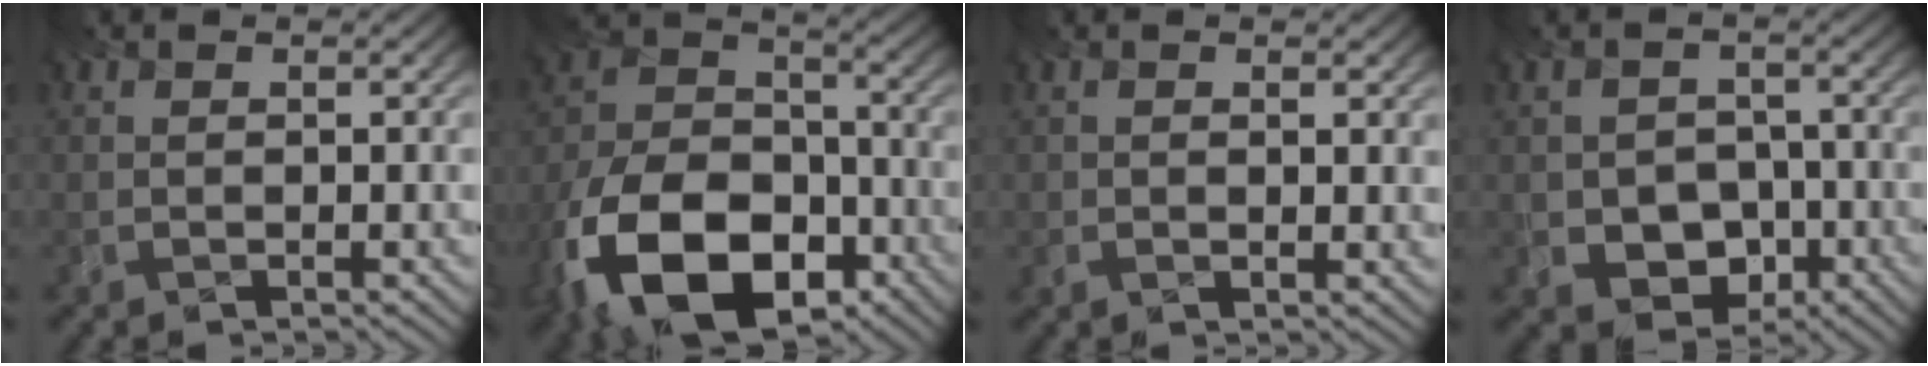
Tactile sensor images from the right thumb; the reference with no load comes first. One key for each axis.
{"total": 18.6, "fx": -10.9, "fy": 10.9, "fz": 10.3, "tx": -0.231, "ty": -0.059, "tz": -0.198}
{"total": 1.3, "fx": 0.8, "fy": 0.2, "fz": 1.0, "tx": -0.014, "ty": 0.001, "tz": 0.008}
{"total": 6.6, "fx": -3.1, "fy": 5.1, "fz": 2.9, "tx": -0.071, "ty": -0.033, "tz": -0.052}